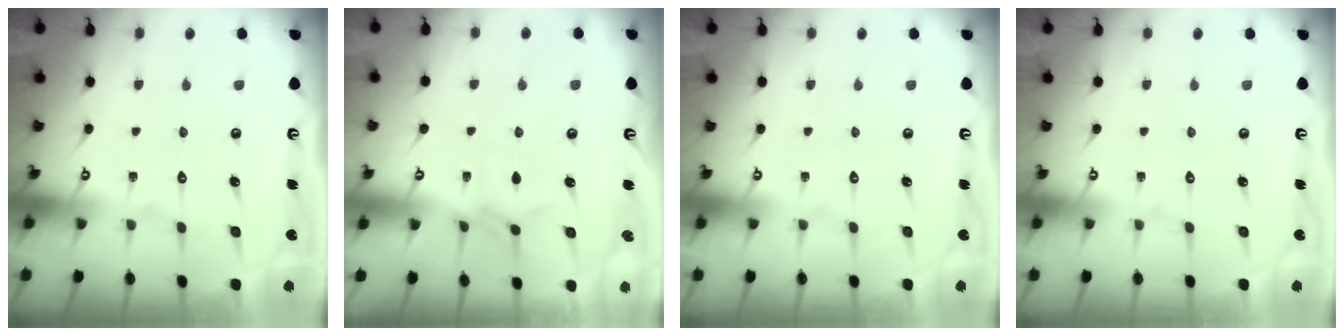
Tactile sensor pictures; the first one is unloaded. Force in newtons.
{"total": 3.6, "press": 3.5, "slide": 0.5}
{"total": 0.0}
{"total": 0.0}